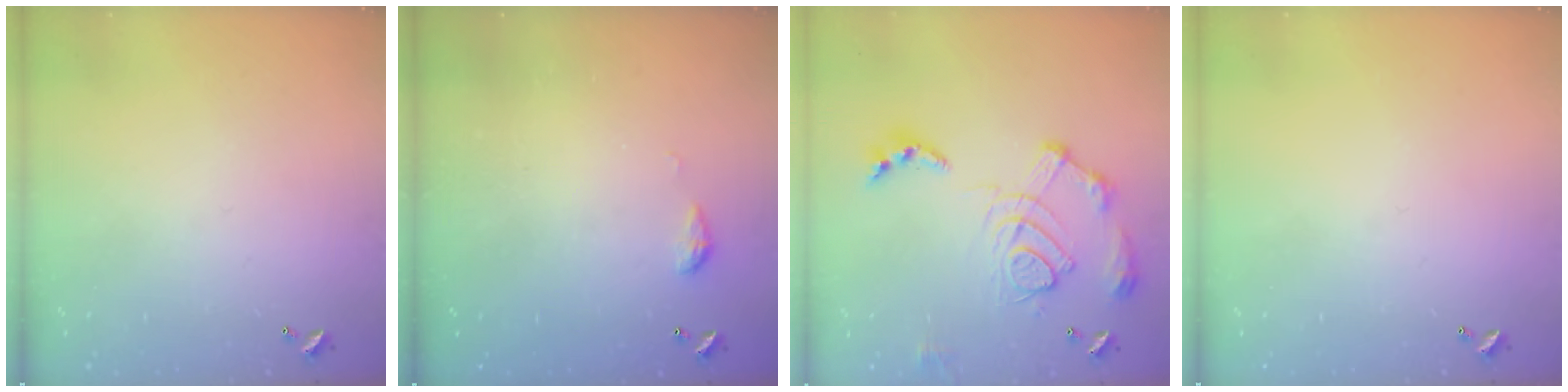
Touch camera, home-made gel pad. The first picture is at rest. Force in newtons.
{"total": 3.3, "press": 3.2, "slide": 0.5}
{"total": 15.6, "press": 15.5, "slide": 1.6}
{"total": 0.0}